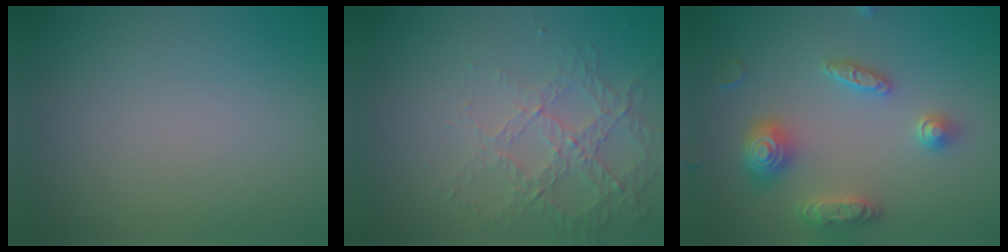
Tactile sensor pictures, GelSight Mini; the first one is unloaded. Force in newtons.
{"total": 4.3, "press": 2.9, "slide": 3.1}
{"total": 4.2, "press": 4.1, "slide": 1.0}